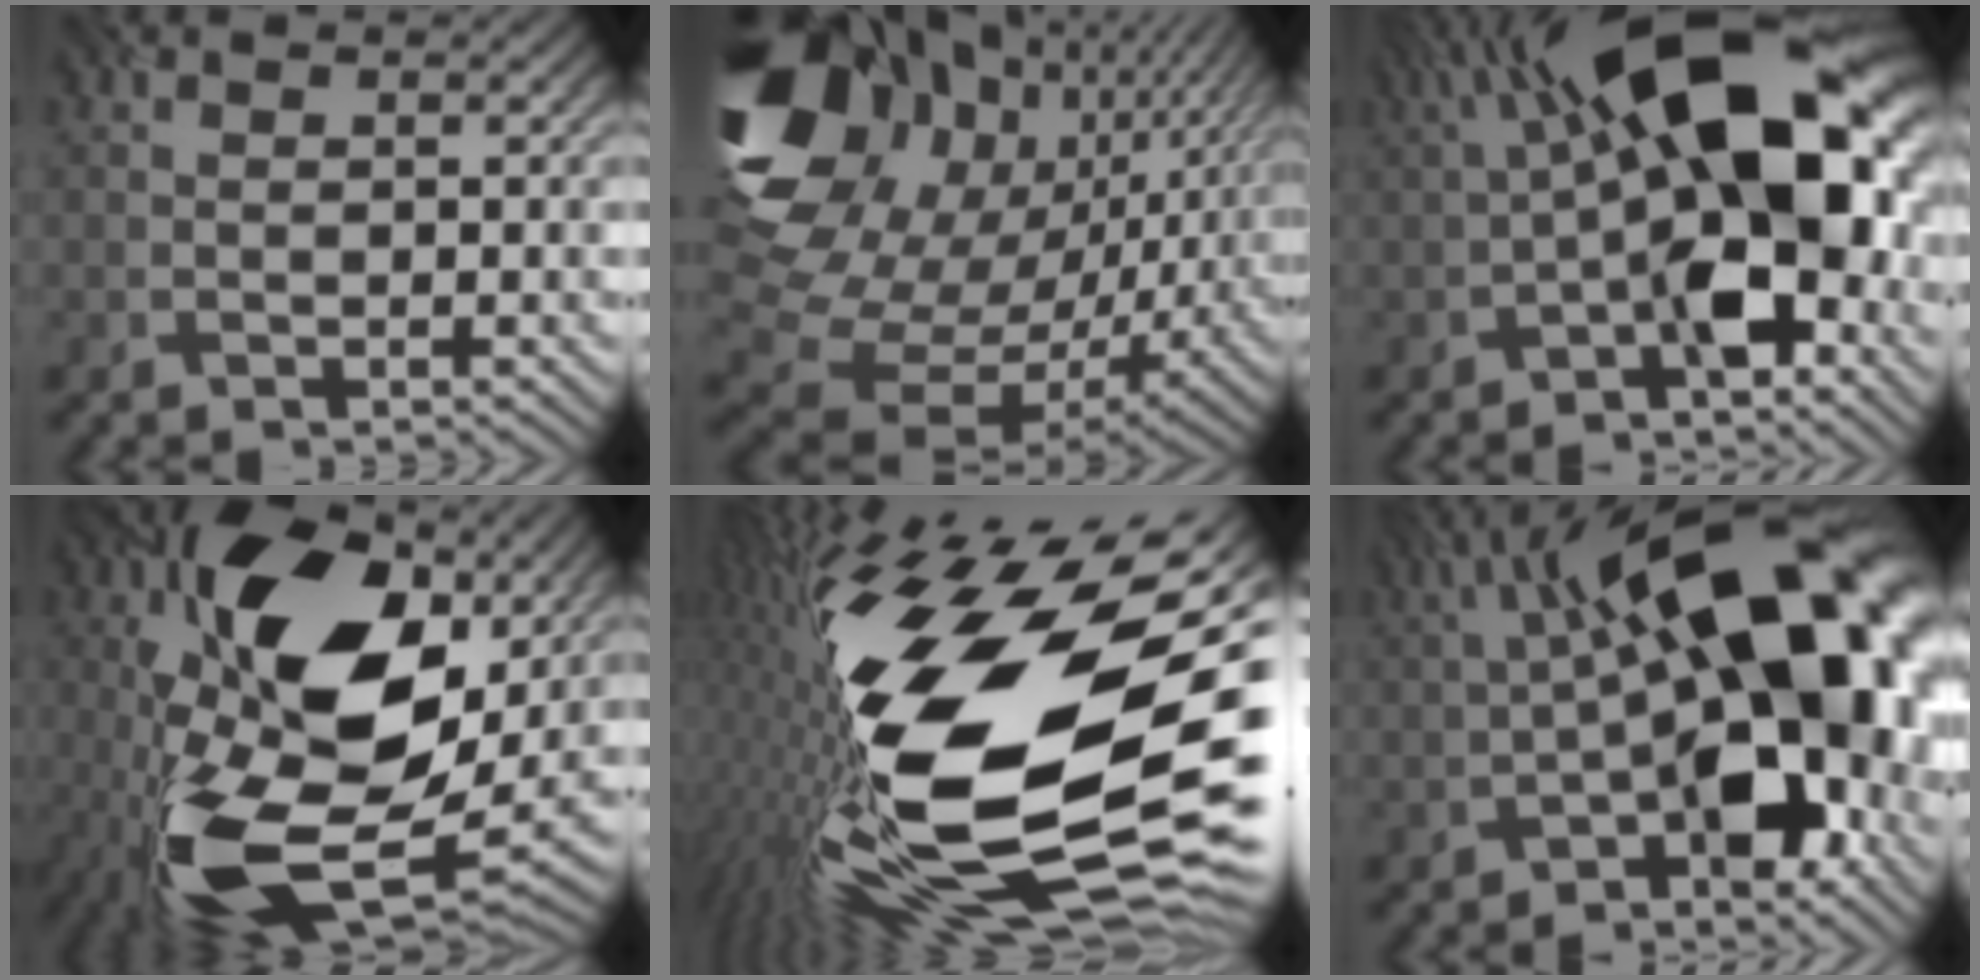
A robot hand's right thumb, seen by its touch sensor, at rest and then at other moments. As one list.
[{"total": 20.2, "force": [6.3, 15.0, 11.9], "torque": [-0.274, -0.004, 0.147]}, {"total": 18.0, "force": [-0.5, 8.3, 16.0], "torque": [-0.242, 0.026, -0.016]}, {"total": 19.6, "force": [0.2, 10.6, 16.5], "torque": [-0.322, -0.007, -0.010]}, {"total": 23.0, "force": [-0.6, 10.8, 20.3], "torque": [-0.412, -0.046, -0.029]}, {"total": 18.9, "force": [-1.4, 9.1, 16.5], "torque": [-0.238, 0.016, -0.018]}]